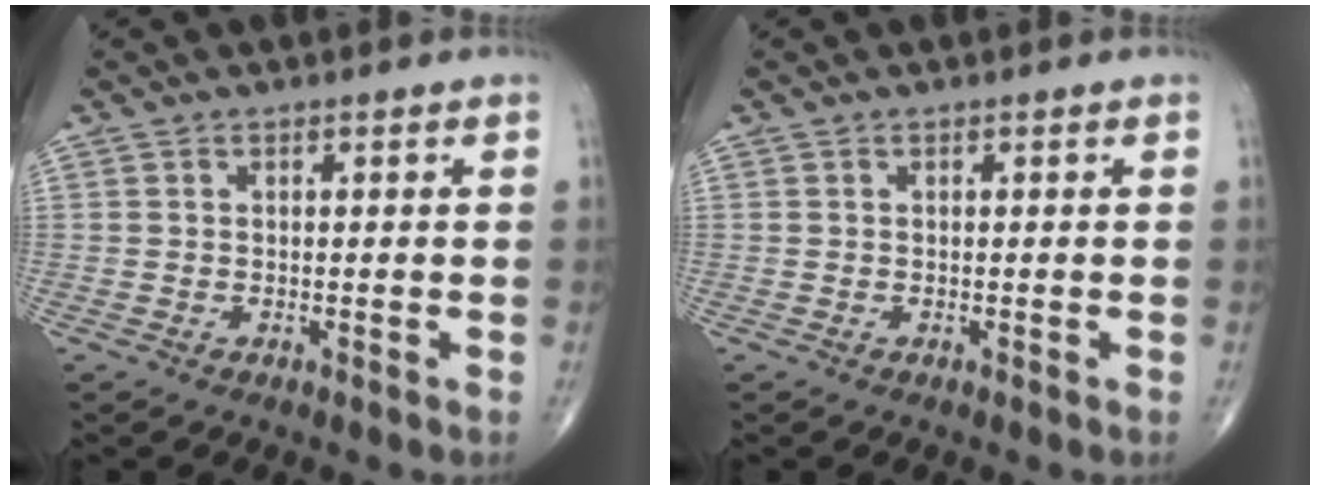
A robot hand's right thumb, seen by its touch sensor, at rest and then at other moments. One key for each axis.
{"total": 0.0}